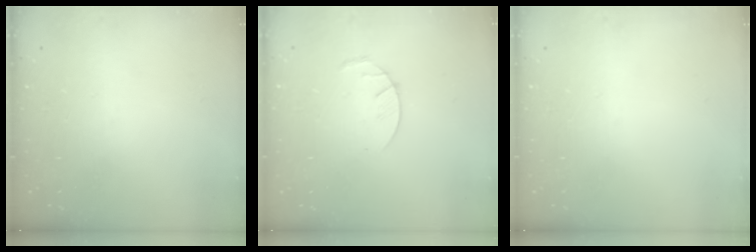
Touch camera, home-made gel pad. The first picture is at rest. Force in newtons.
{"total": 4.0, "press": 4.0, "slide": 0.6}
{"total": 0.0}